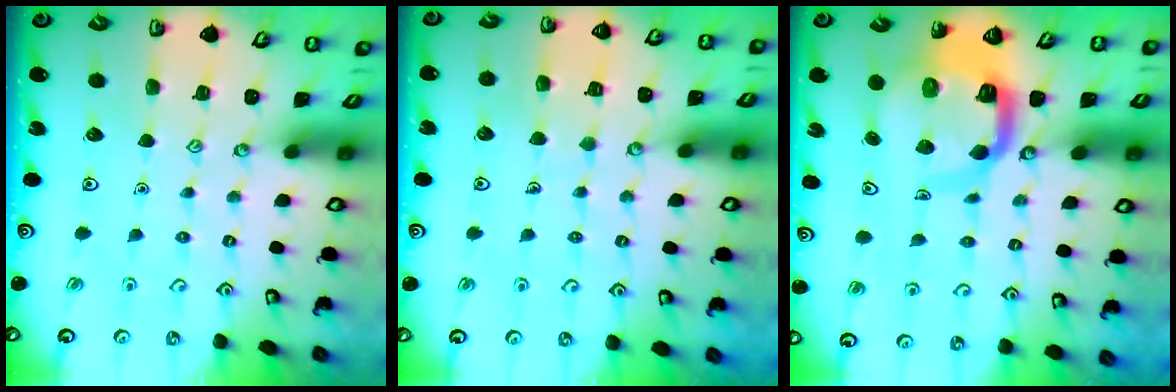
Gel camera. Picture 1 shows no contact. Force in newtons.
{"total": 5.6, "press": 5.6, "slide": 0.5}
{"total": 8.8, "press": 8.7, "slide": 1.1}